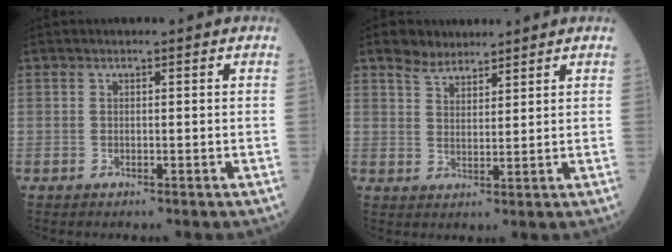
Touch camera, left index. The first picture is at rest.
{"total": 3.4, "force": [2.9, 1.7, 0.9], "torque": [-0.027, 0.009, 0.056]}